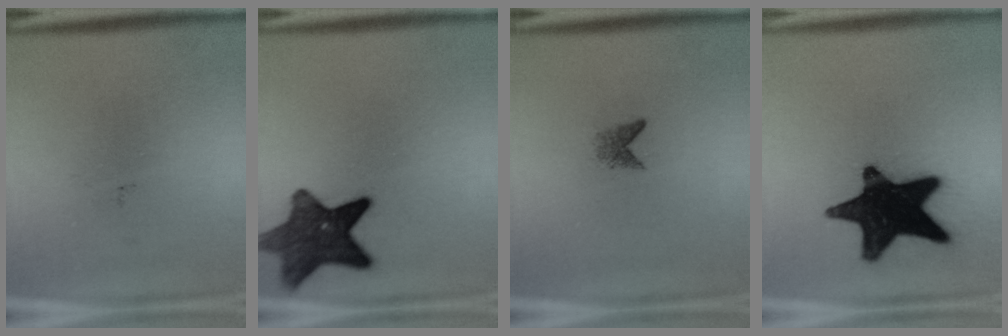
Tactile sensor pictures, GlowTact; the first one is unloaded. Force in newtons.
{"total": 11.3}
{"total": 1.3}
{"total": 19.6}